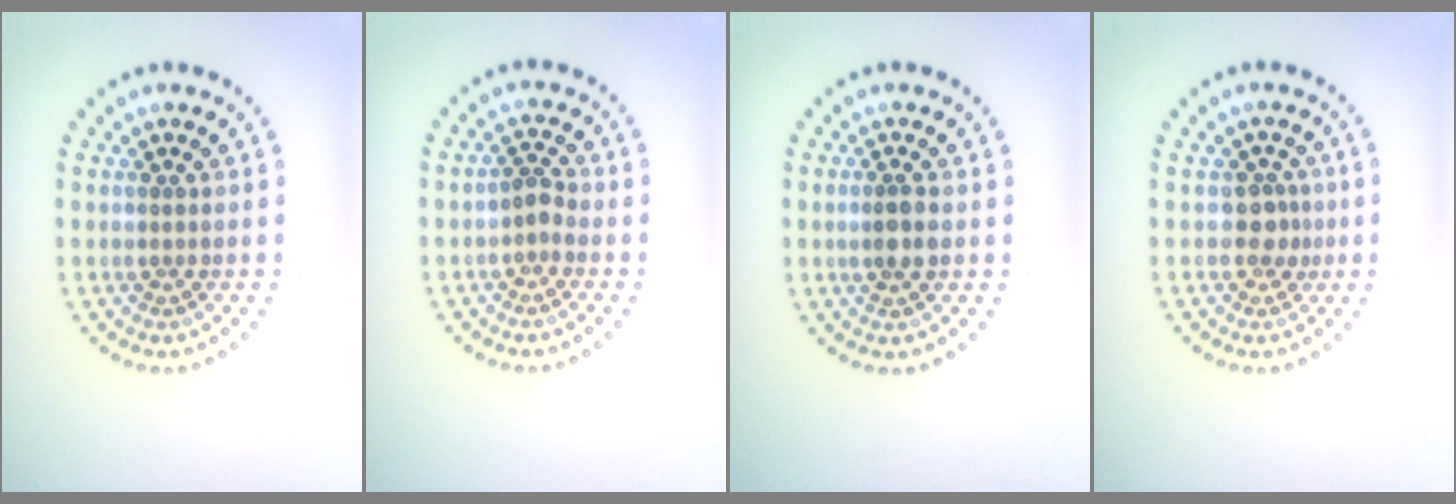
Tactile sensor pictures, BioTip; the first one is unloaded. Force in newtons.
{"total": 1.3, "press": 1.0, "slide": 0.7}
{"total": 1.9, "press": 1.7, "slide": 0.8}
{"total": 2.0, "press": 1.6, "slide": 1.2}